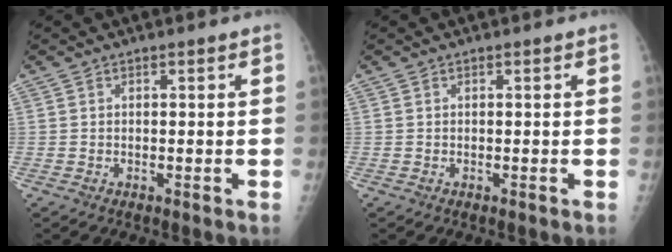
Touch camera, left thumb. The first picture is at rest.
{"total": 0.0}